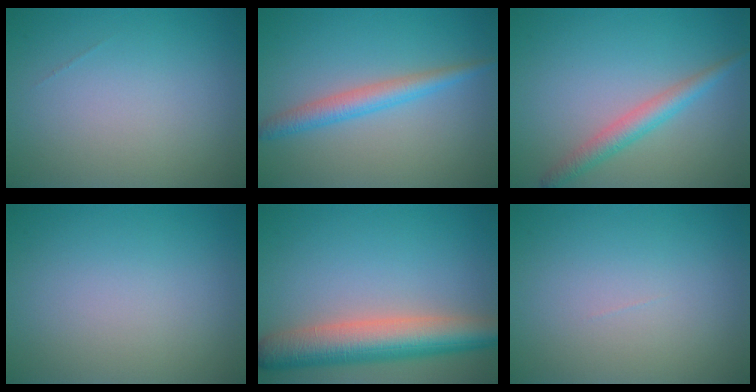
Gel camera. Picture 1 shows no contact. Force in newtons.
{"total": 2.9, "press": 2.9, "slide": 0.1}
{"total": 2.7, "press": 2.7, "slide": 0.2}
{"total": 0.0}
{"total": 7.5, "press": 7.5, "slide": 0.4}
{"total": 0.0}